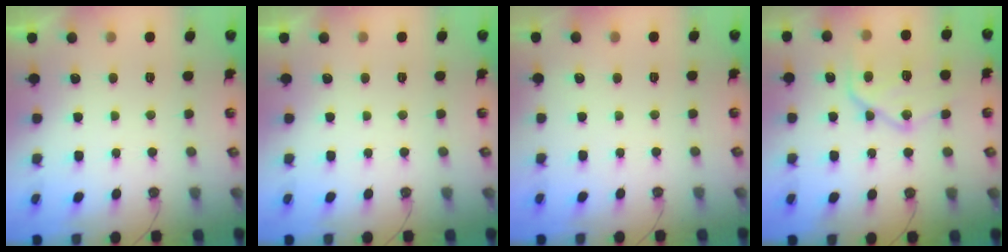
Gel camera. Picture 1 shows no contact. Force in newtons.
{"total": 0.0}
{"total": 0.0}
{"total": 16.8, "press": 16.7, "slide": 1.8}